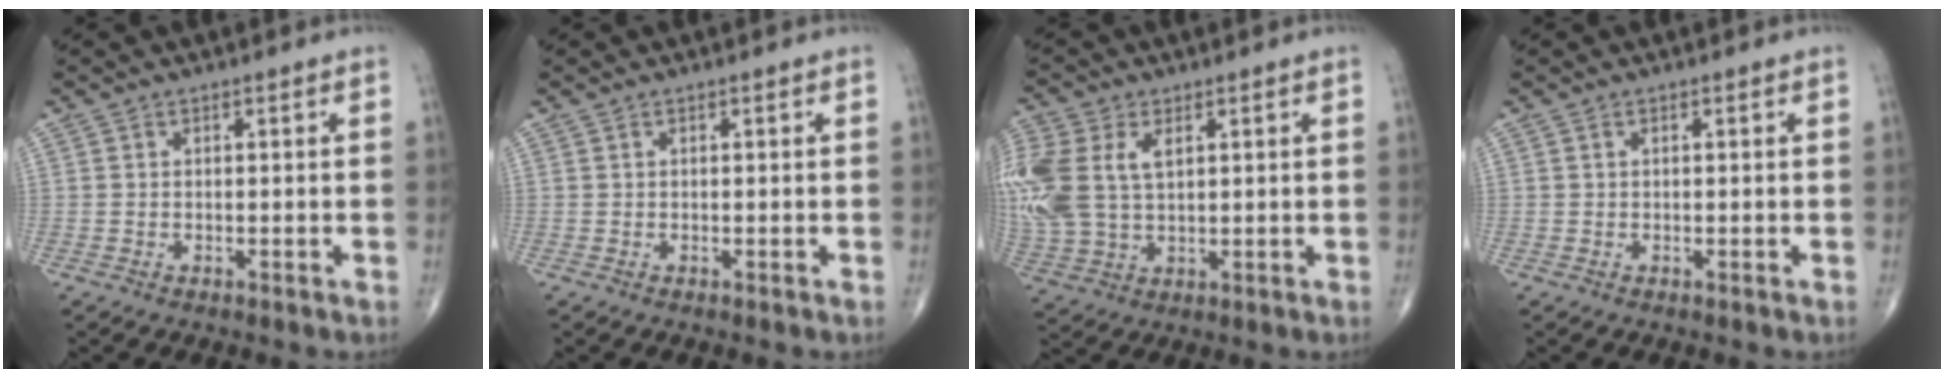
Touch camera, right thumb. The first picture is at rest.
{"total": 0.0}
{"total": 16.6, "force": [3.7, 10.7, 12.1], "torque": [-0.309, 0.007, 0.075]}
{"total": 0.0}